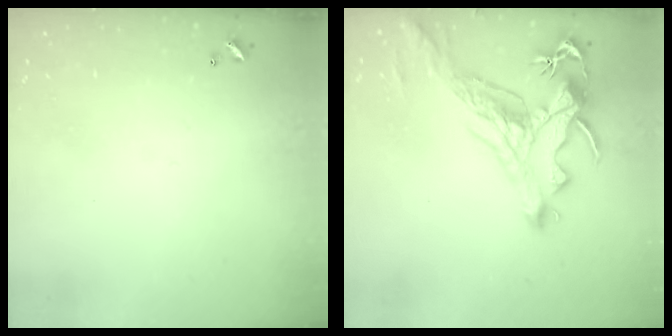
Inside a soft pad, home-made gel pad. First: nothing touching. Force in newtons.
{"total": 2.2, "press": 1.7, "slide": 1.3}